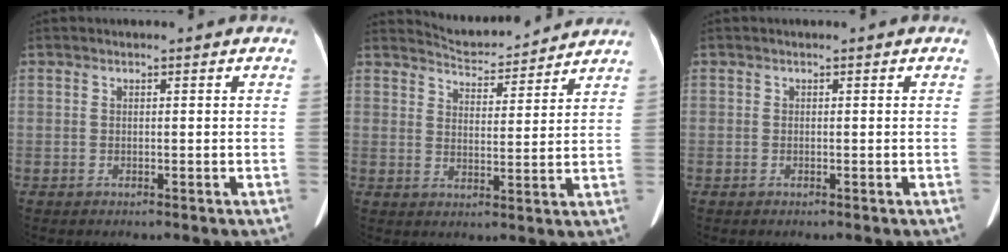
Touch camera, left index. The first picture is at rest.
{"total": 8.6, "force": [8.5, 0.7, 0.7], "torque": [-0.021, 0.011, 0.126]}
{"total": 0.0}